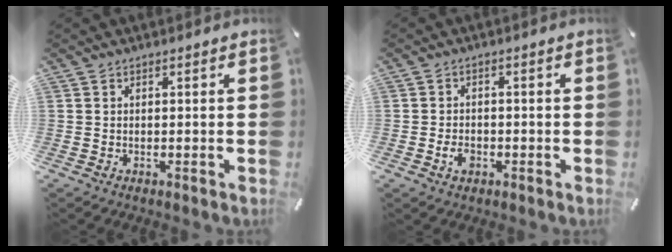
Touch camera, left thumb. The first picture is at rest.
{"total": 3.0, "force": [-1.4, 2.1, 1.5], "torque": [-0.035, 0.004, -0.026]}